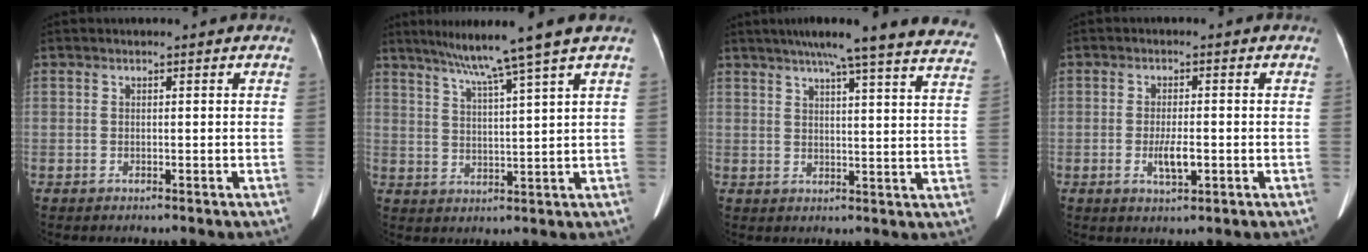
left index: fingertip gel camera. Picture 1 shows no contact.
{"total": 8.5, "force": [6.3, -2.5, 5.1], "torque": [-0.081, 0.006, 0.104]}
{"total": 25.3, "force": [22.2, 1.1, 12.1], "torque": [-0.174, -0.033, 0.254]}
{"total": 3.7, "force": [-1.0, 1.0, 3.4], "torque": [-0.067, -0.002, -0.016]}